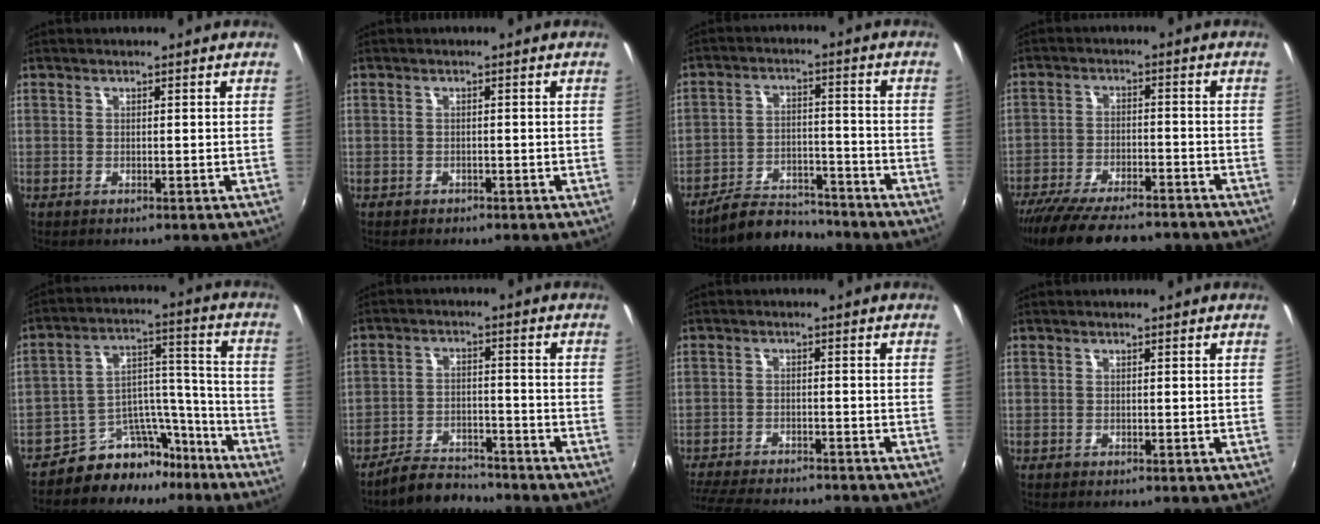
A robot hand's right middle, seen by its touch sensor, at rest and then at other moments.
{"total": 1.2, "force": [-1.0, 0.7, 0.2], "torque": [-0.008, 0.001, -0.012]}
{"total": 9.2, "force": [-8.6, 2.6, 2.0], "torque": [-0.058, 0.010, -0.131]}
{"total": 17.1, "force": [-14.1, 4.8, 8.4], "torque": [-0.169, -0.030, -0.217]}
{"total": 11.5, "force": [-9.5, 5.9, 2.9], "torque": [-0.037, 0.066, -0.140]}
{"total": 7.1, "force": [-6.6, 2.0, 1.5], "torque": [-0.050, 0.008, -0.103]}
{"total": 13.4, "force": [-11.9, 3.1, 5.4], "torque": [-0.129, -0.021, -0.185]}
{"total": 0.0}